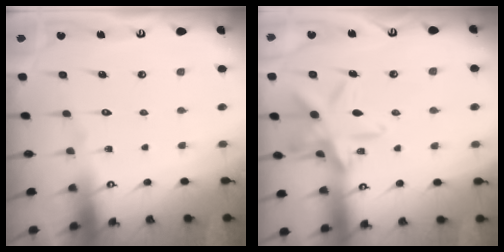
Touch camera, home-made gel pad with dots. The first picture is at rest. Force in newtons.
{"total": 14.0, "press": 14.0, "slide": 0.8}